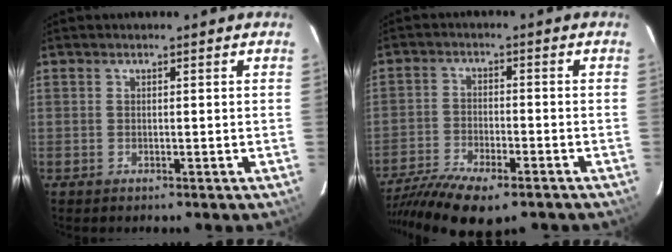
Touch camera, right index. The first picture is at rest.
{"total": 15.6, "force": [-11.8, 4.6, 9.1], "torque": [-0.200, -0.047, -0.203]}